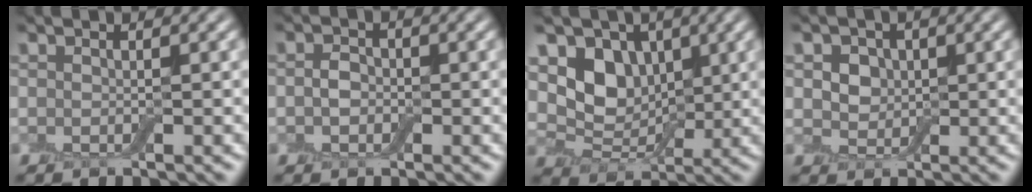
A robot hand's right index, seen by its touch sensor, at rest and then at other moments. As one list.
[{"total": 1.7, "force": [-0.2, 1.4, 1.0], "torque": [-0.019, 0.001, -0.012]}, {"total": 5.3, "force": [1.5, 4.1, 2.9], "torque": [-0.053, -0.008, 0.017]}, {"total": 4.1, "force": [1.6, 3.2, 2.1], "torque": [-0.039, 0.012, 0.011]}]